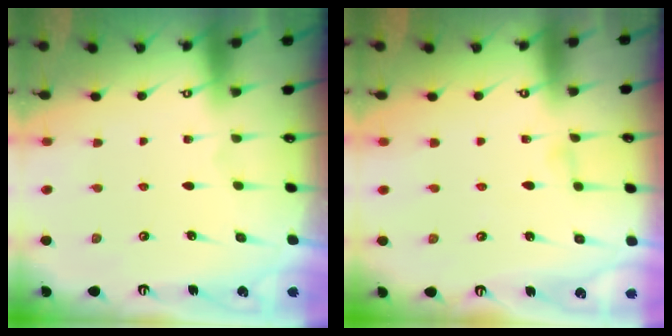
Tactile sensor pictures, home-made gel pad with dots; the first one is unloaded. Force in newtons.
{"total": 2.5, "press": 2.4, "slide": 0.3}